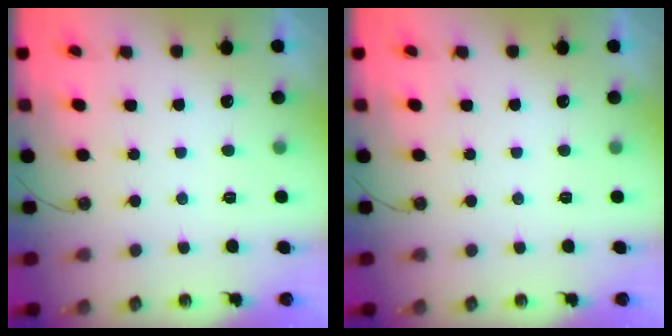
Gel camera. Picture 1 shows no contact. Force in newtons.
{"total": 0.0}